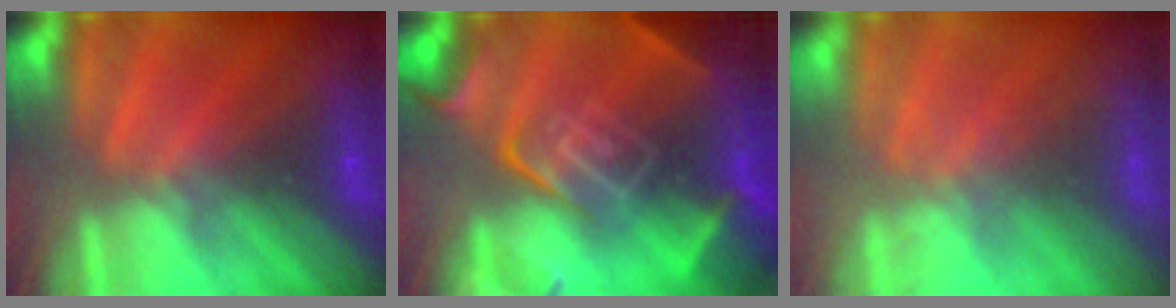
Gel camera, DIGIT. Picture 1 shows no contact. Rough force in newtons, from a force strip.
{"total": 8.4}
{"total": 1.7}